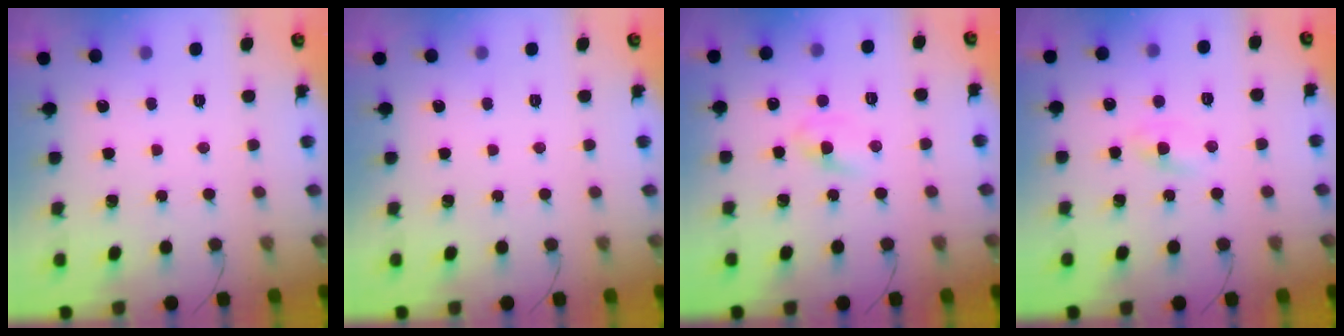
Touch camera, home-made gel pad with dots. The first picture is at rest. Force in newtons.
{"total": 0.0}
{"total": 3.5, "press": 3.3, "slide": 1.2}
{"total": 1.8, "press": 1.6, "slide": 0.8}